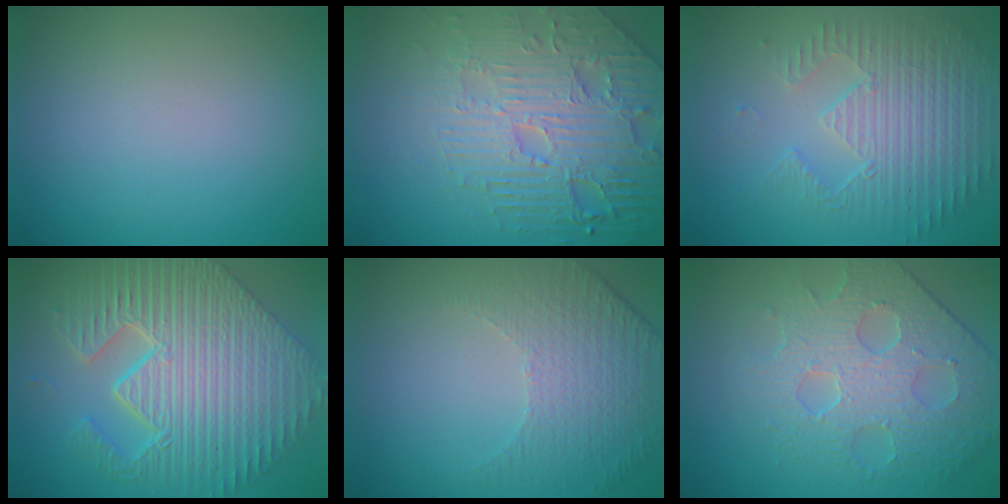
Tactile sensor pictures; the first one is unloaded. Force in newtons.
{"total": 6.8, "press": 5.6, "slide": 3.7}
{"total": 3.8, "press": 3.6, "slide": 1.2}
{"total": 11.6, "press": 7.8, "slide": 8.6}
{"total": 5.0, "press": 3.3, "slide": 3.8}
{"total": 4.6, "press": 4.4, "slide": 1.1}